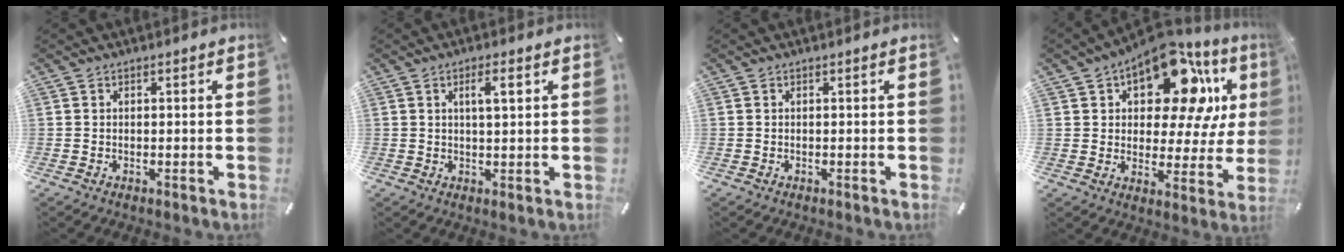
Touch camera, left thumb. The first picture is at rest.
{"total": 4.0, "force": [1.4, 0.7, 3.7], "torque": [-0.068, 0.002, 0.018]}
{"total": 0.0}
{"total": 18.1, "force": [10.1, 9.4, 11.8], "torque": [-0.173, -0.070, 0.170]}